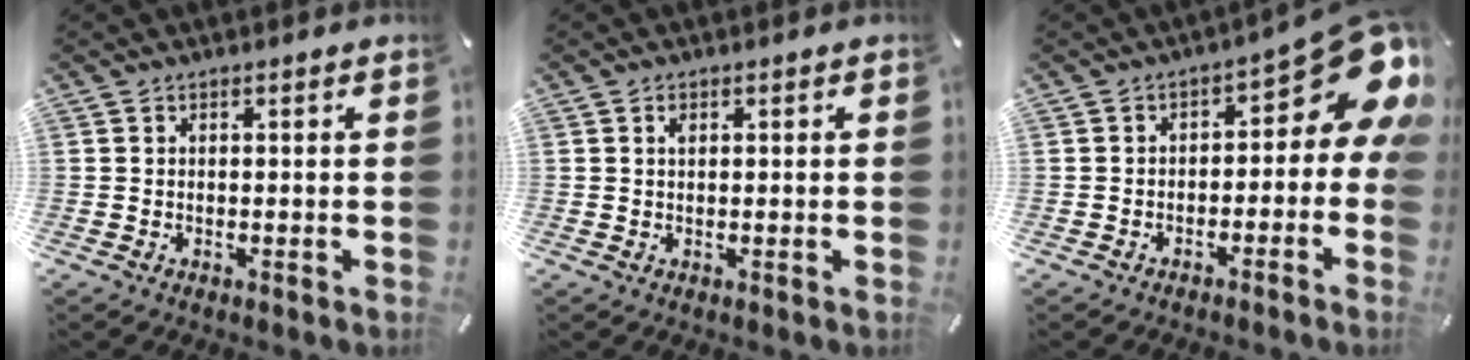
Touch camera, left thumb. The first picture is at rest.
{"total": 1.1, "force": [0.4, 0.6, 0.8], "torque": [-0.016, 0.003, 0.006]}
{"total": 12.7, "force": [3.9, 6.2, 10.4], "torque": [-0.118, -0.036, 0.063]}